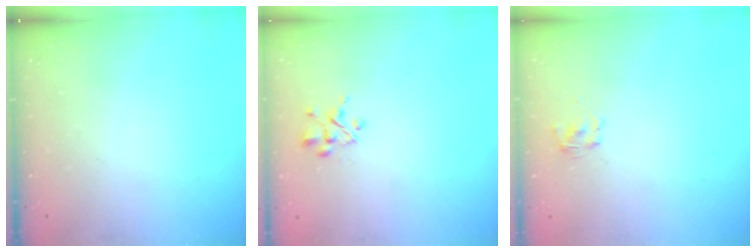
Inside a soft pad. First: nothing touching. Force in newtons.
{"total": 2.7, "press": 2.6, "slide": 0.7}
{"total": 1.9, "press": 1.6, "slide": 1.0}